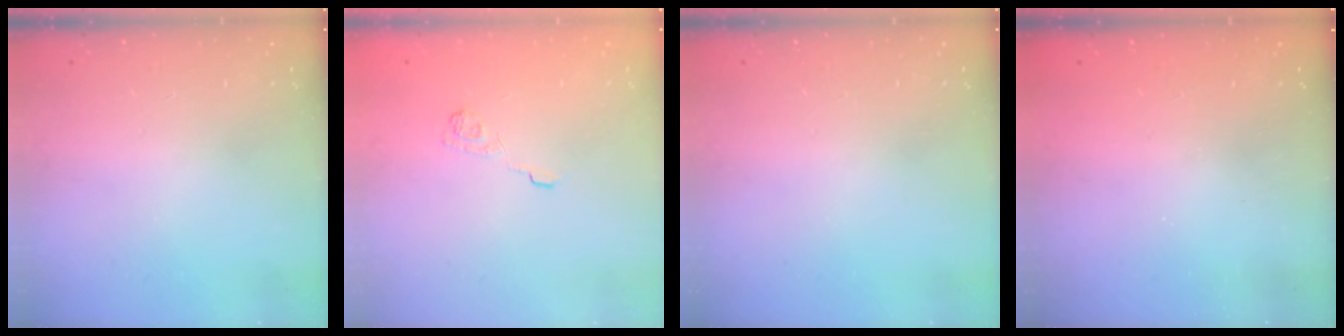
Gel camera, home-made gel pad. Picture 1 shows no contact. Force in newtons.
{"total": 3.7, "press": 3.4, "slide": 1.5}
{"total": 0.0}
{"total": 2.3, "press": 2.2, "slide": 0.8}